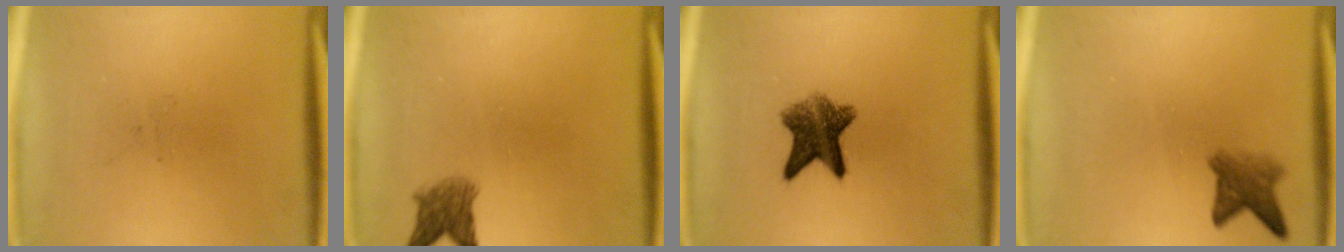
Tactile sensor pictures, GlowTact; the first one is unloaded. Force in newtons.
{"total": 3.3}
{"total": 7.5}
{"total": 3.4}